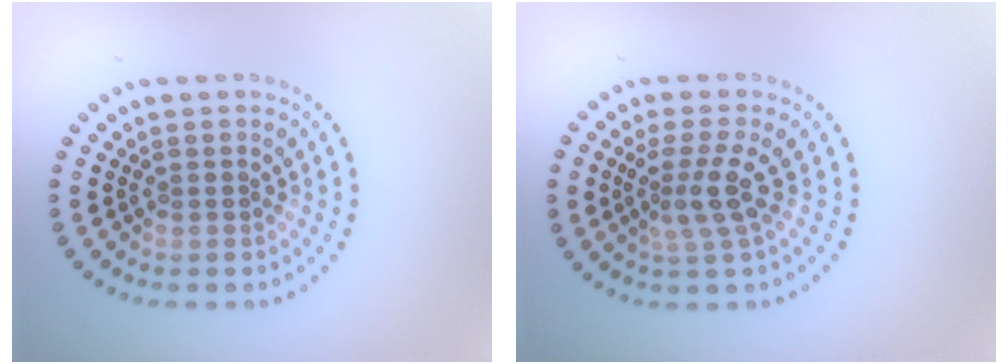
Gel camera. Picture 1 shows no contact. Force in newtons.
{"total": 2.9, "press": 2.2, "slide": 1.9}